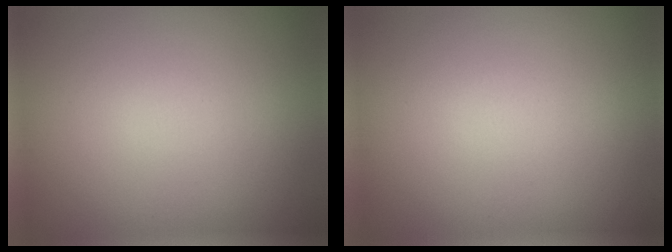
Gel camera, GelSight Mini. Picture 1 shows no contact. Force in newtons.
{"total": 0.0}